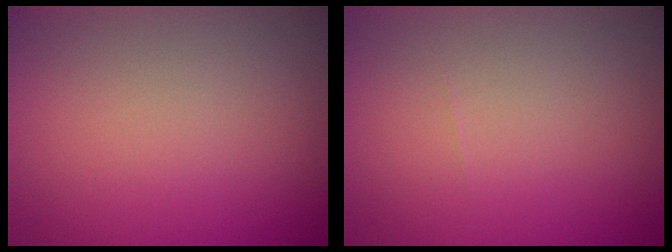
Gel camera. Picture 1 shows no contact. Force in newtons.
{"total": 0.0}